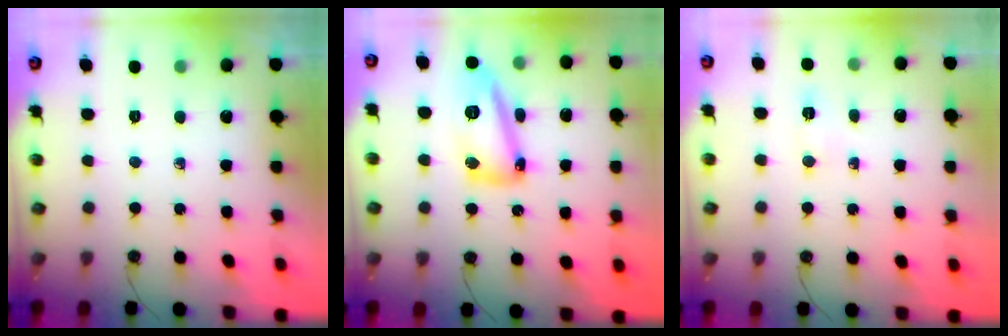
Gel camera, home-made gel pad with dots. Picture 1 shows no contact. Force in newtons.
{"total": 22.1, "press": 18.8, "slide": 11.5}
{"total": 3.9, "press": 3.7, "slide": 1.3}